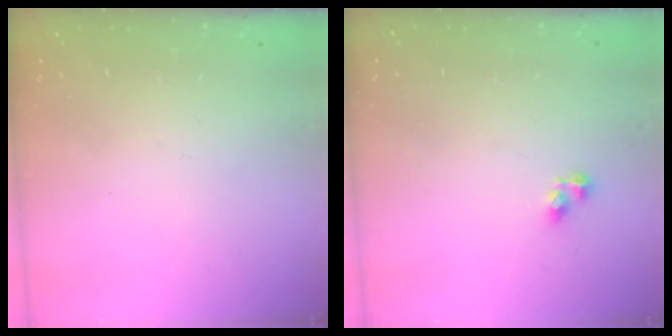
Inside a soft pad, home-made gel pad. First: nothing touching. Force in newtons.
{"total": 2.8, "press": 2.8, "slide": 0.3}